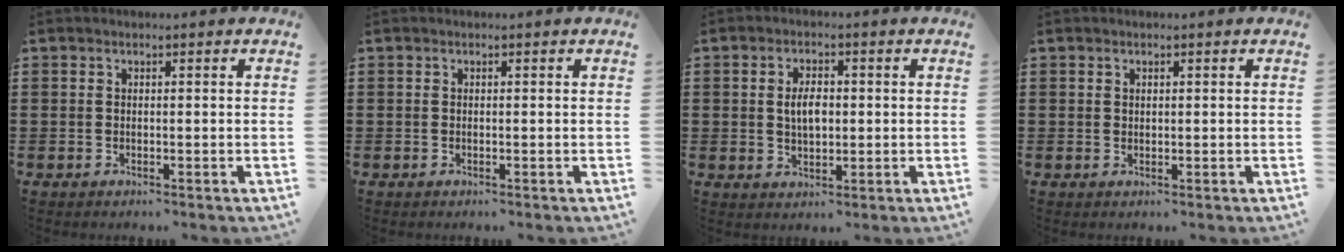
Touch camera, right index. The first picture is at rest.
{"total": 0.0}
{"total": 4.0, "force": [0.2, 2.0, 3.4], "torque": [-0.050, 0.001, -0.002]}
{"total": 0.7, "force": [0.4, 0.5, 0.2], "torque": [-0.005, 0.002, 0.009]}